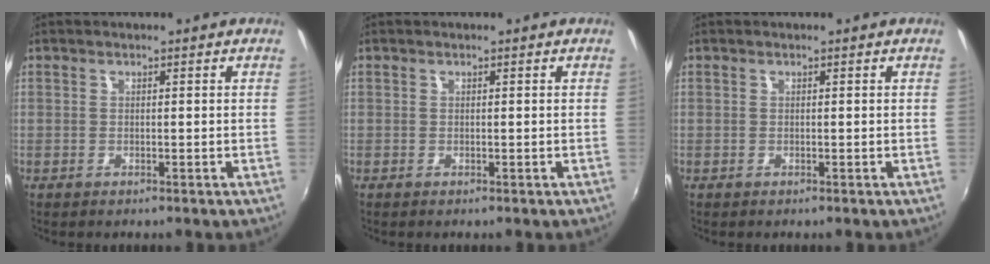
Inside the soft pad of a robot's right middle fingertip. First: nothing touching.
{"total": 0.0}
{"total": 0.0}